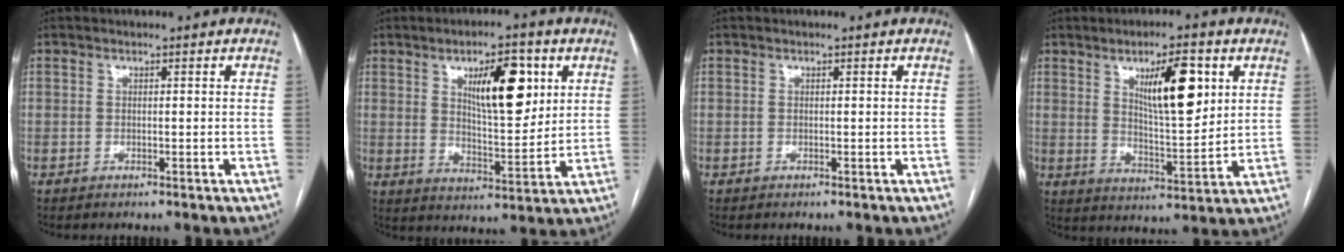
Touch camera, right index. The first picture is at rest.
{"total": 11.5, "force": [4.4, 3.6, 10.0], "torque": [-0.158, 0.003, 0.077]}
{"total": 0.0}
{"total": 11.1, "force": [4.4, 2.6, 9.9], "torque": [-0.164, -0.002, 0.078]}